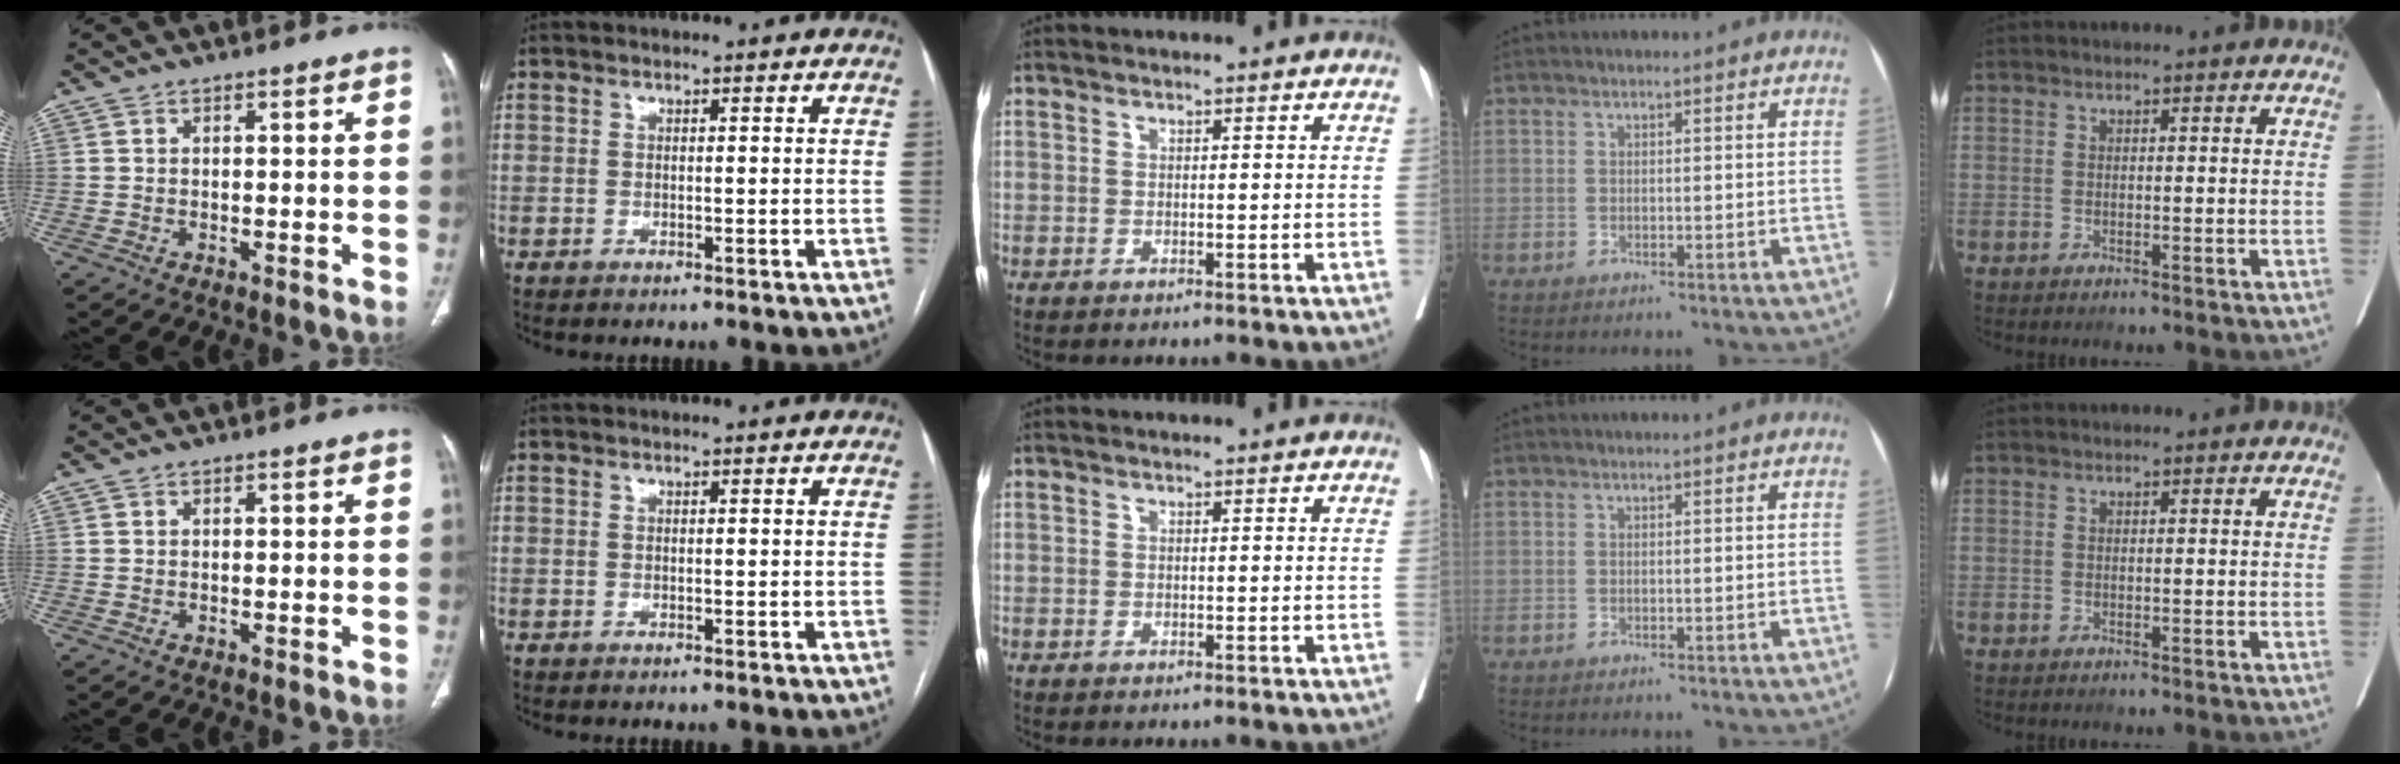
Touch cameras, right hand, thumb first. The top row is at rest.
{}